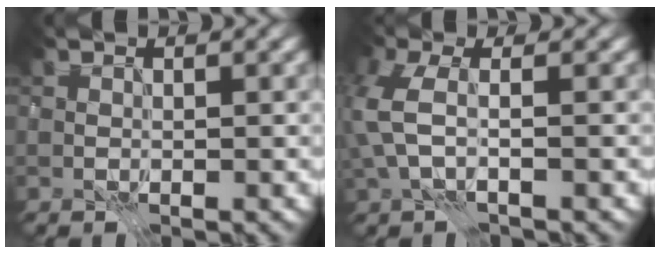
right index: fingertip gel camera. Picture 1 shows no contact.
{"total": 3.6, "force": [-1.0, 1.7, 3.0], "torque": [-0.084, 0.001, -0.026]}